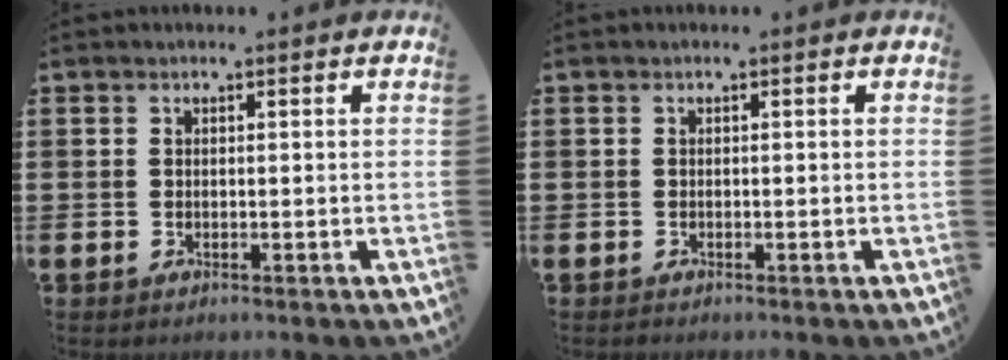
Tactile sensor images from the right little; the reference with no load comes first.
{"total": 0.0}